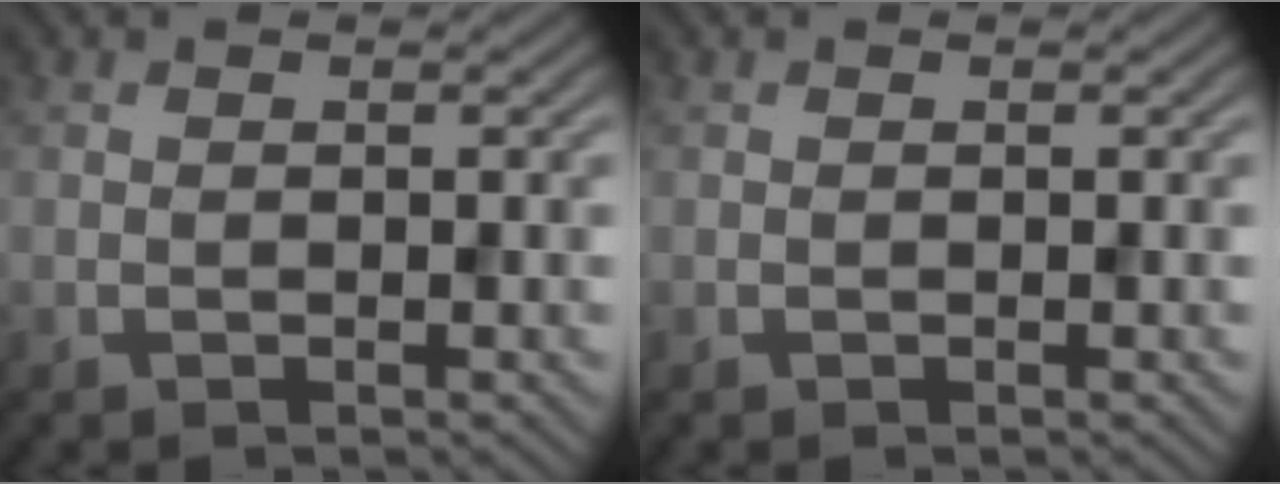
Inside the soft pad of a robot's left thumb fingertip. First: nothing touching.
{"total": 0.0}